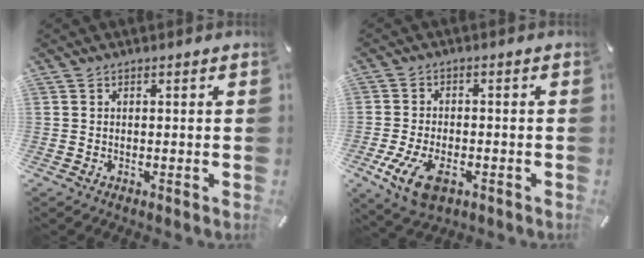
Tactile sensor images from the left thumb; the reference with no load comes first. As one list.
[{"total": 8.9, "force": [-3.7, 5.2, 6.2], "torque": [-0.138, -0.001, -0.068]}]